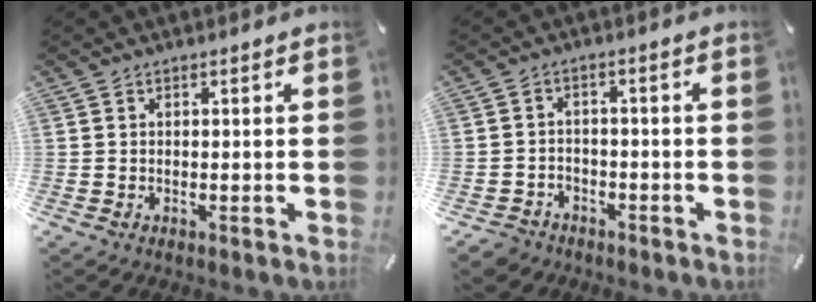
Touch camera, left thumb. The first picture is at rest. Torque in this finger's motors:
{"motor_torque": [-0.43, 0.53, 0.17, 0.23, 0.02]}